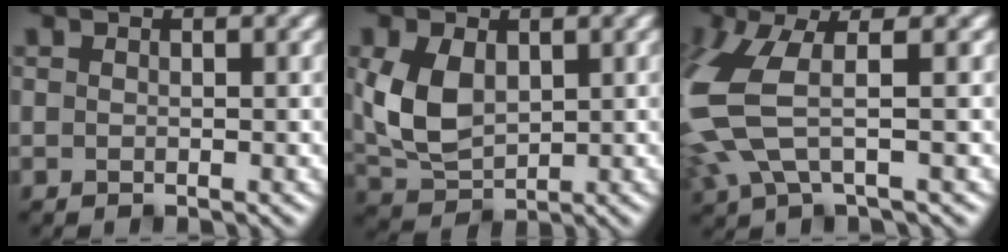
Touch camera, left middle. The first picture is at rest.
{"total": 4.8, "force": [0.7, 3.3, 3.4], "torque": [-0.084, -0.001, 0.021]}
{"total": 6.4, "force": [0.0, 2.3, 5.9], "torque": [-0.170, -0.005, -0.005]}